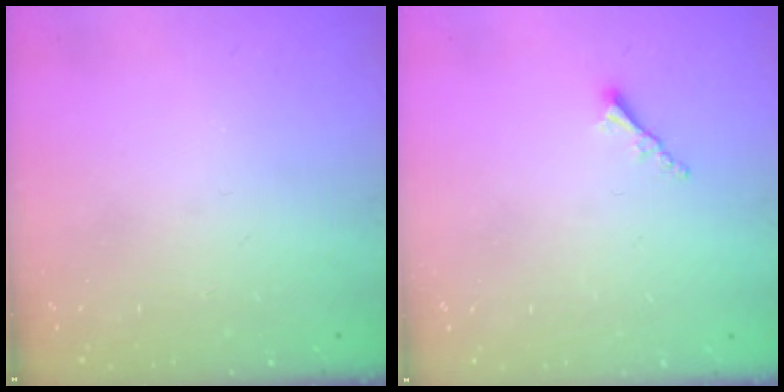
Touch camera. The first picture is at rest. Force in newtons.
{"total": 1.7, "press": 1.7, "slide": 0.3}